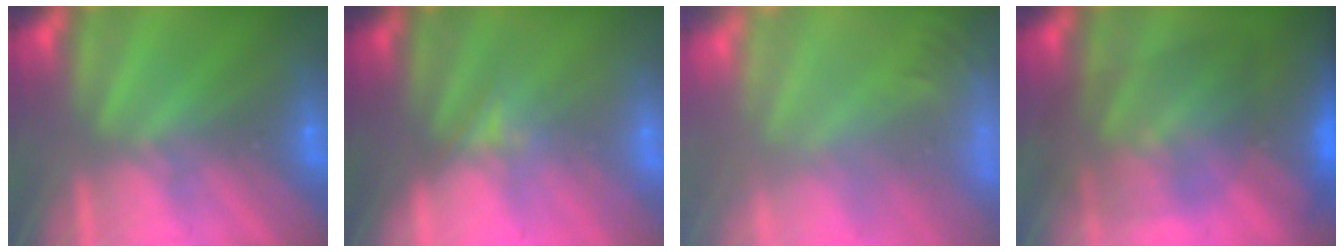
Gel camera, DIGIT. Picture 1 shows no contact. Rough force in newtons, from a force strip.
{"total": 1.8}
{"total": 5.8}
{"total": 7.9}